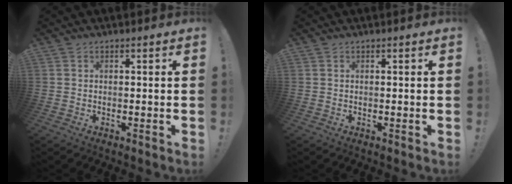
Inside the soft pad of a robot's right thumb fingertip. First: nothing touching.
{"total": 0.0}